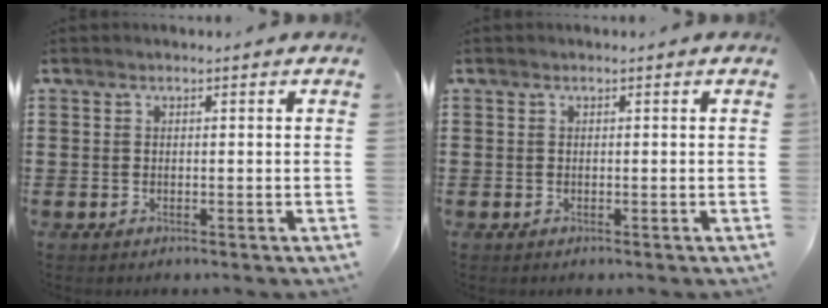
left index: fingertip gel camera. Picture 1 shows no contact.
{"total": 0.0}